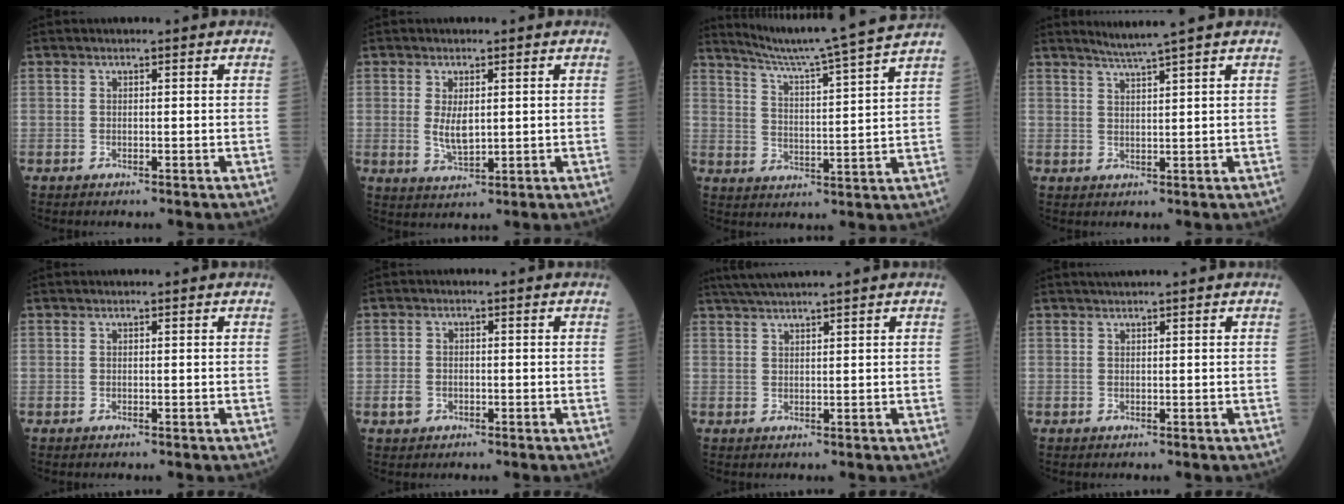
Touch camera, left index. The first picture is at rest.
{"total": 3.8, "force": [0.5, 1.5, 3.4], "torque": [-0.069, -0.011, 0.015]}
{"total": 15.3, "force": [13.5, -3.1, 6.4], "torque": [-0.108, -0.035, 0.194]}
{"total": 3.7, "force": [3.0, -1.6, 1.4], "torque": [-0.025, -0.009, 0.062]}
{"total": 0.0}
{"total": 2.1, "force": [-0.9, 1.7, 0.8], "torque": [-0.021, 0.003, -0.013]}
{"total": 5.0, "force": [4.1, -1.2, 2.5], "torque": [-0.045, 0.020, 0.078]}
{"total": 1.4, "force": [1.2, -0.5, 0.6], "torque": [-0.007, 0.007, 0.028]}